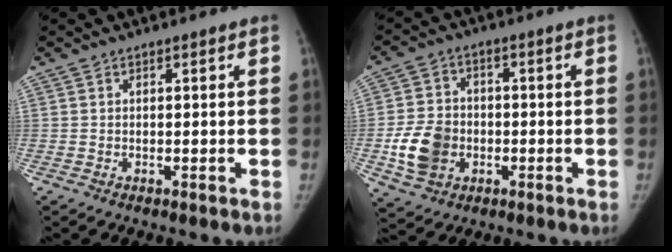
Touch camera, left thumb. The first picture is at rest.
{"total": 10.1, "force": [-2.4, 8.1, 5.6], "torque": [-0.088, 0.010, -0.041]}